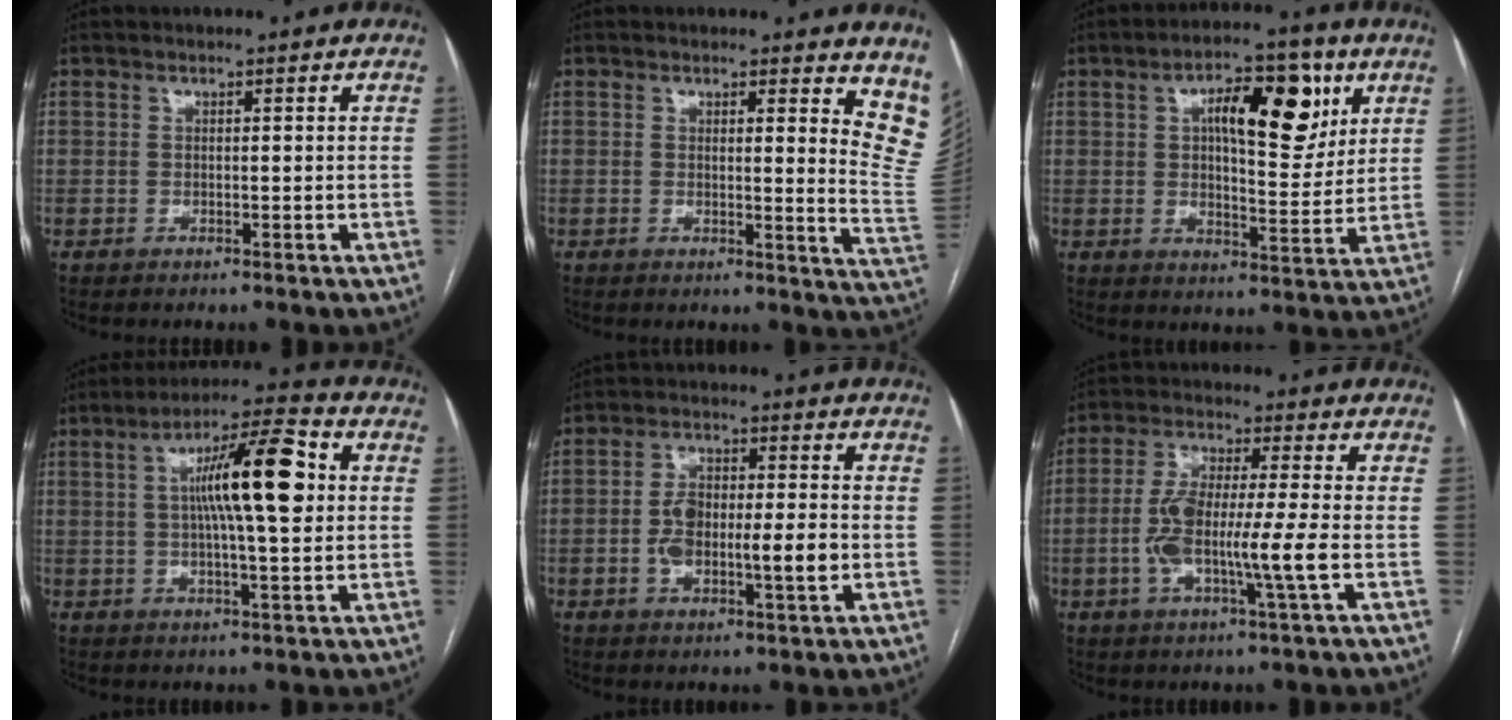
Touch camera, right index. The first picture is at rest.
{"total": 9.2, "force": [6.5, 1.9, 6.2], "torque": [-0.054, -0.035, 0.044]}
{"total": 12.6, "force": [4.7, 4.5, 10.8], "torque": [-0.160, 0.022, 0.071]}
{"total": 13.6, "force": [2.4, 1.7, 13.3], "torque": [-0.220, 0.023, 0.035]}
{"total": 9.7, "force": [-1.5, 3.1, 9.1], "torque": [-0.164, 0.014, -0.022]}
{"total": 11.1, "force": [-2.1, 0.6, 10.9], "torque": [-0.215, 0.002, -0.044]}